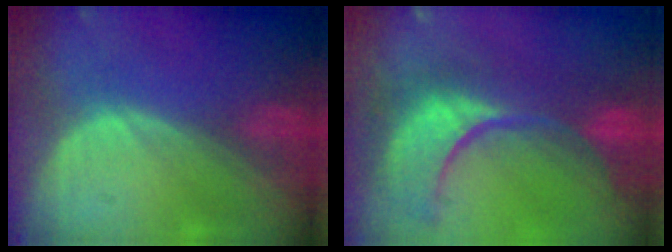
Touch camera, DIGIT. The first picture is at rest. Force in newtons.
{"total": 12.6, "press": 11.2, "slide": 5.7}